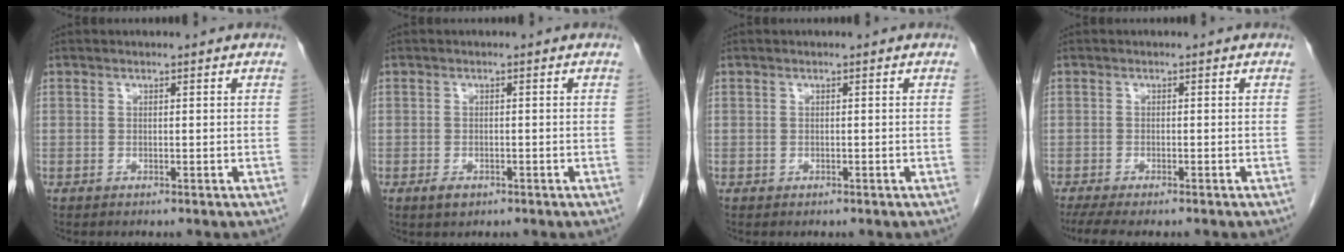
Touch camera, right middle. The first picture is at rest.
{"total": 1.7, "force": [-0.9, 1.0, 1.0], "torque": [-0.020, 0.001, -0.008]}
{"total": 0.0}
{"total": 6.6, "force": [-5.4, 1.5, 3.5], "torque": [-0.051, -0.011, -0.083]}